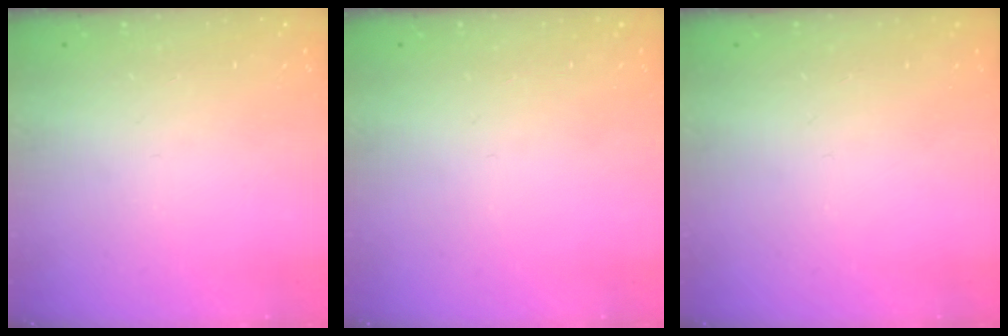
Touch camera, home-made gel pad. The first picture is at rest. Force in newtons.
{"total": 0.0}
{"total": 0.0}